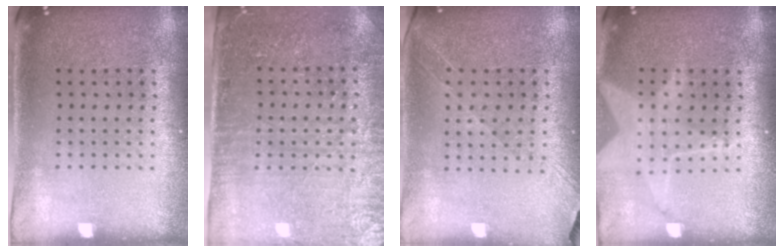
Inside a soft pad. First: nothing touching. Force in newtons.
{"total": 3.0, "press": 2.7, "slide": 1.3}
{"total": 1.3, "press": 1.2, "slide": 0.6}
{"total": 1.8, "press": 1.5, "slide": 1.1}